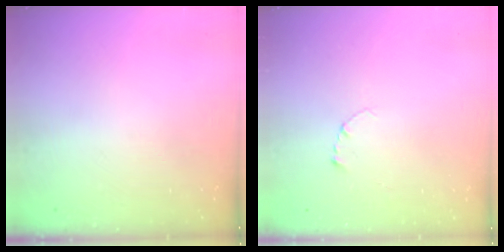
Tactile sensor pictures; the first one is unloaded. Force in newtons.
{"total": 2.7, "press": 2.7, "slide": 0.3}